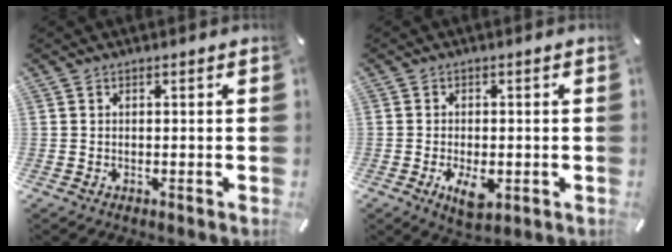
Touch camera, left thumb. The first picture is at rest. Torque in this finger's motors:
{"motor_torque": [0.60, 0.91, 0.08, -0.03, 0.04]}